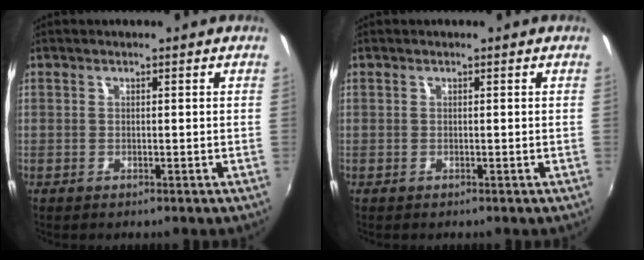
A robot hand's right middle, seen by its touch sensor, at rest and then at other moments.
{"total": 0.0}